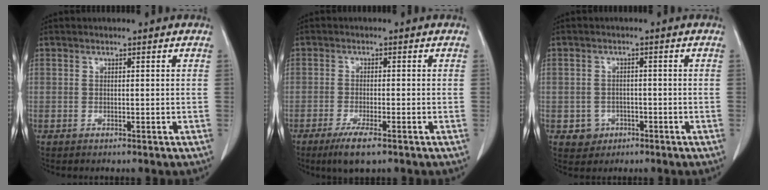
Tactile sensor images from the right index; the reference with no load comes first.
{"total": 4.9, "force": [-3.1, 0.7, 3.7], "torque": [-0.071, -0.012, -0.052]}
{"total": 3.1, "force": [-1.1, 2.9, 0.3], "torque": [0.004, 0.013, -0.010]}